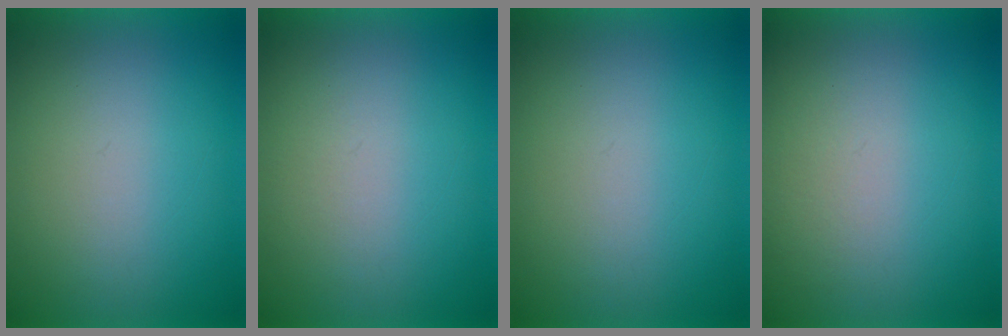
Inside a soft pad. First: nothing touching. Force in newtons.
{"total": 1.1}
{"total": 0.0}
{"total": 1.9}